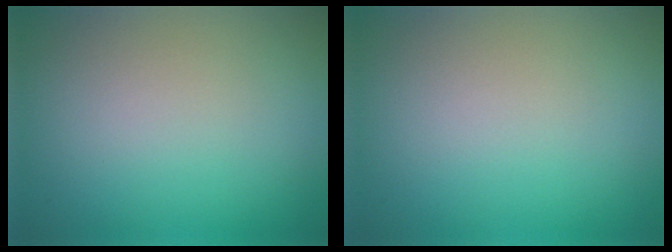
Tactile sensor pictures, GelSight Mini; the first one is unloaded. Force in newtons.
{"total": 0.0}